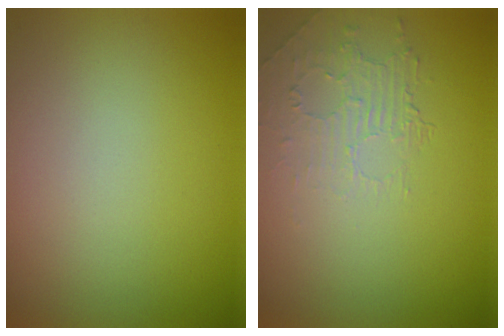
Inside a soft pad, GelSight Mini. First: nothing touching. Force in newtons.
{"total": 2.0, "press": 0.6, "slide": 1.9}